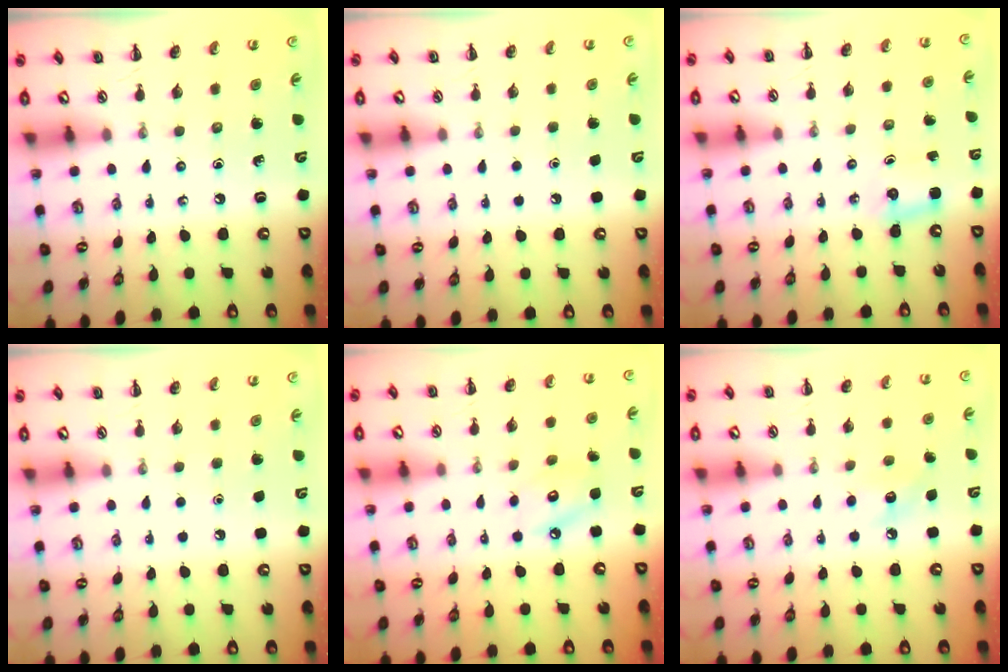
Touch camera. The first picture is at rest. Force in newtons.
{"total": 2.3, "press": 2.3, "slide": 0.1}
{"total": 2.6, "press": 2.5, "slide": 0.7}
{"total": 1.6, "press": 1.6, "slide": 0.1}
{"total": 5.8, "press": 5.8, "slide": 0.4}
{"total": 6.9, "press": 6.7, "slide": 1.9}